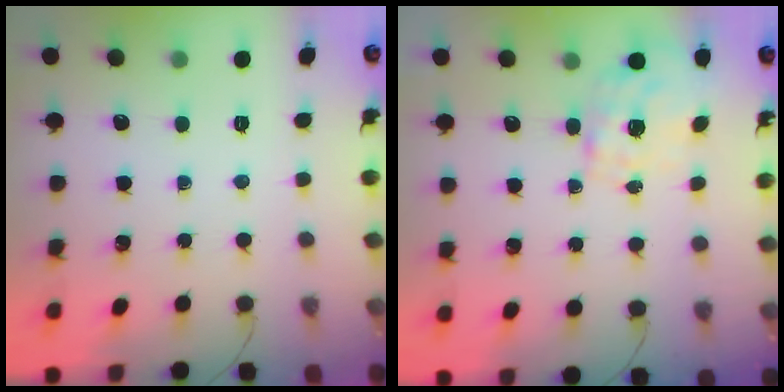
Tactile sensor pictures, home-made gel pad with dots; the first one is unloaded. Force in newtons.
{"total": 1.6, "press": 1.4, "slide": 0.8}